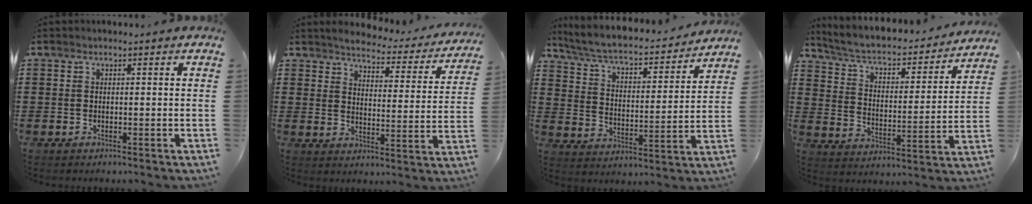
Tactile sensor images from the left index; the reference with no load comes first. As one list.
[{"total": 3.1, "force": [3.0, 0.0, 0.8], "torque": [-0.036, -0.027, 0.043]}, {"total": 5.1, "force": [4.5, 0.6, 2.2], "torque": [-0.065, -0.036, 0.069]}, {"total": 4.0, "force": [3.2, 1.2, 2.1], "torque": [-0.059, -0.030, 0.044]}]